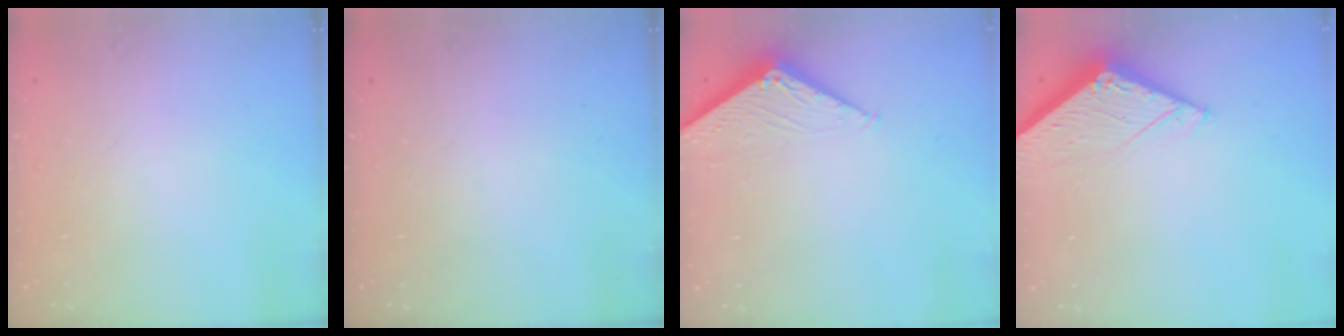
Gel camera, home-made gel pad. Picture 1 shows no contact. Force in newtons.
{"total": 0.0}
{"total": 2.8, "press": 2.8, "slide": 0.3}
{"total": 5.0, "press": 4.9, "slide": 0.5}